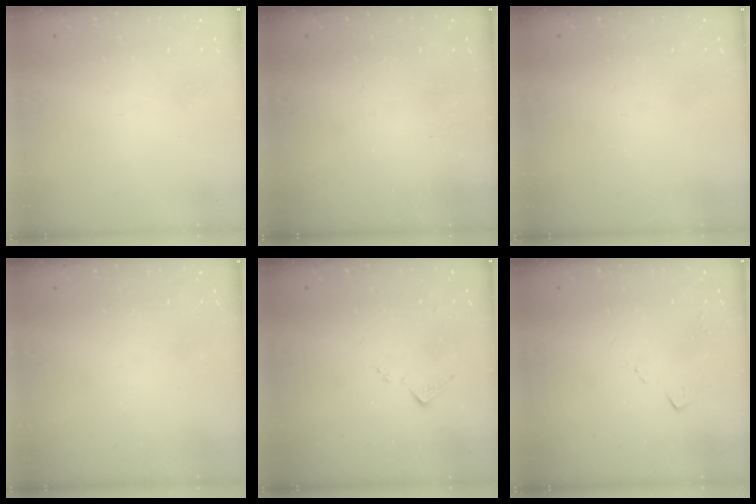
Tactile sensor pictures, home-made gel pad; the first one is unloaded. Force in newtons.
{"total": 0.8, "press": 0.8, "slide": 0.3}
{"total": 0.0}
{"total": 1.1, "press": 1.0, "slide": 0.1}
{"total": 7.1, "press": 7.1, "slide": 0.7}
{"total": 4.1, "press": 4.1, "slide": 0.5}